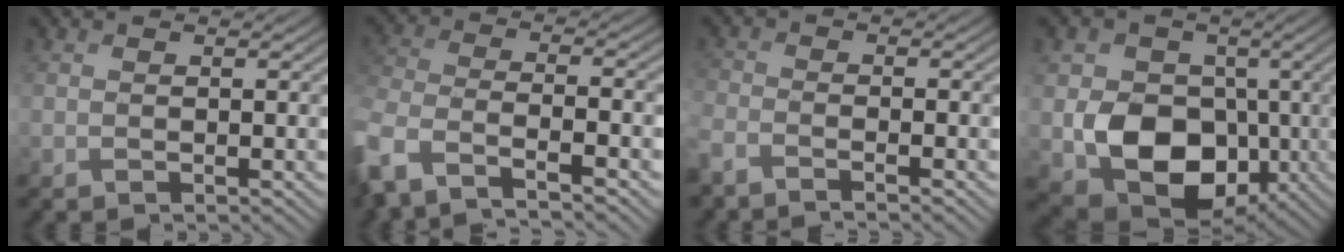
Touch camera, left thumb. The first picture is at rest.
{"total": 8.9, "force": [-6.4, 2.6, 5.6], "torque": [-0.130, -0.017, -0.127]}
{"total": 3.9, "force": [-3.3, 0.7, 1.9], "torque": [-0.048, -0.013, -0.072]}
{"total": 11.6, "force": [-1.9, 9.1, 7.0], "torque": [-0.129, -0.022, -0.042]}